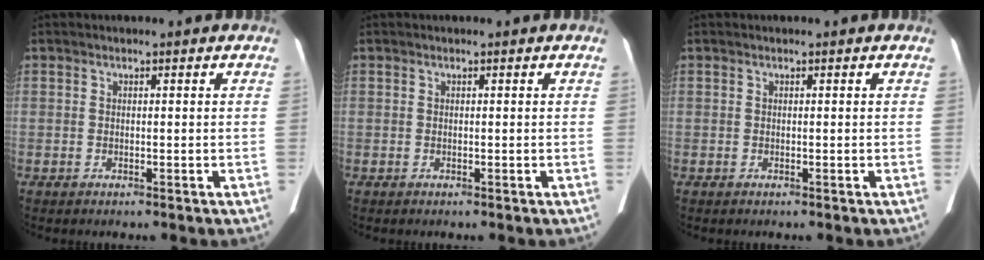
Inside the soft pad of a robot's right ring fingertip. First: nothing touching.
{"total": 0.0}
{"total": 0.0}